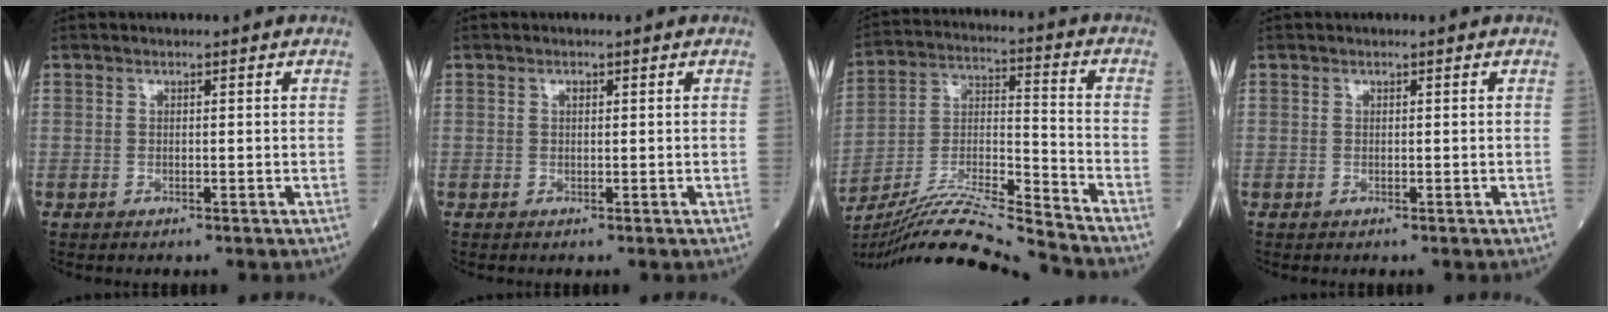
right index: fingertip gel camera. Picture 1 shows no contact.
{"total": 0.6, "force": [0.2, 0.3, 0.4], "torque": [-0.010, 0.001, 0.002]}
{"total": 17.0, "force": [-15.8, -2.0, 5.9], "torque": [-0.110, 0.008, -0.284]}
{"total": 0.0}